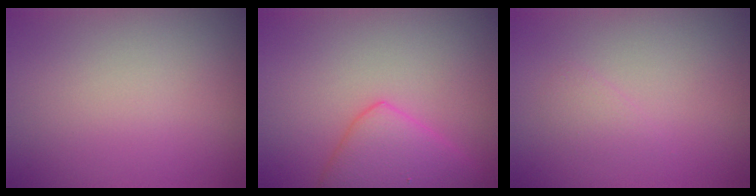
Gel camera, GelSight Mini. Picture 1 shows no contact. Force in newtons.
{"total": 4.4, "press": 4.4, "slide": 0.3}
{"total": 0.9, "press": 0.9, "slide": 0.1}